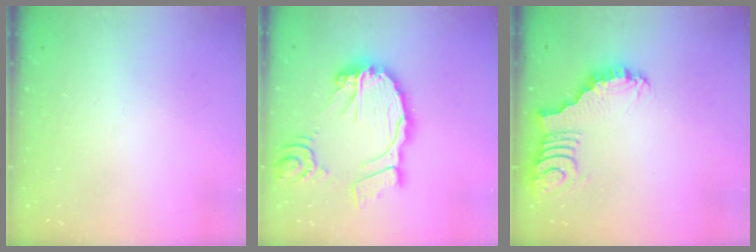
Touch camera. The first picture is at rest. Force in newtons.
{"total": 22.6, "press": 22.4, "slide": 2.7}
{"total": 2.4, "press": 2.4, "slide": 0.3}